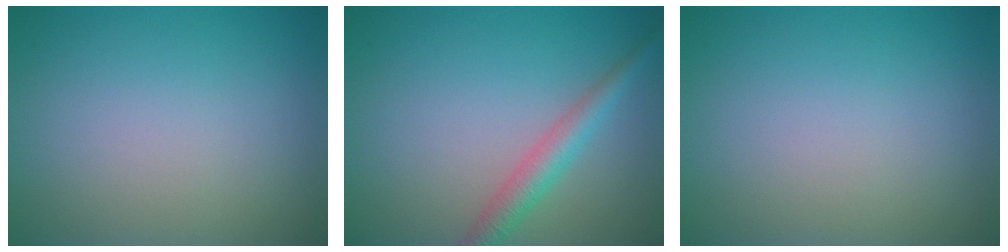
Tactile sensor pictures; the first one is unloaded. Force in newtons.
{"total": 2.8, "press": 2.8, "slide": 0.1}
{"total": 0.0}